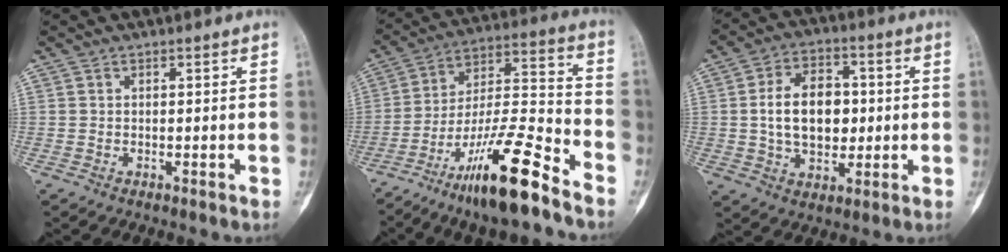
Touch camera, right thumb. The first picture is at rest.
{"total": 18.5, "force": [-12.5, 2.9, 13.4], "torque": [-0.250, 0.079, -0.218]}
{"total": 12.6, "force": [0.4, 8.4, 9.3], "torque": [-0.129, 0.010, 0.010]}